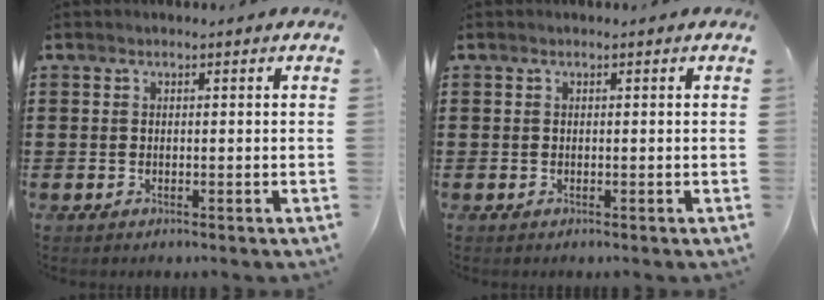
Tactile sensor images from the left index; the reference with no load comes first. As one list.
[{"total": 0.0}]